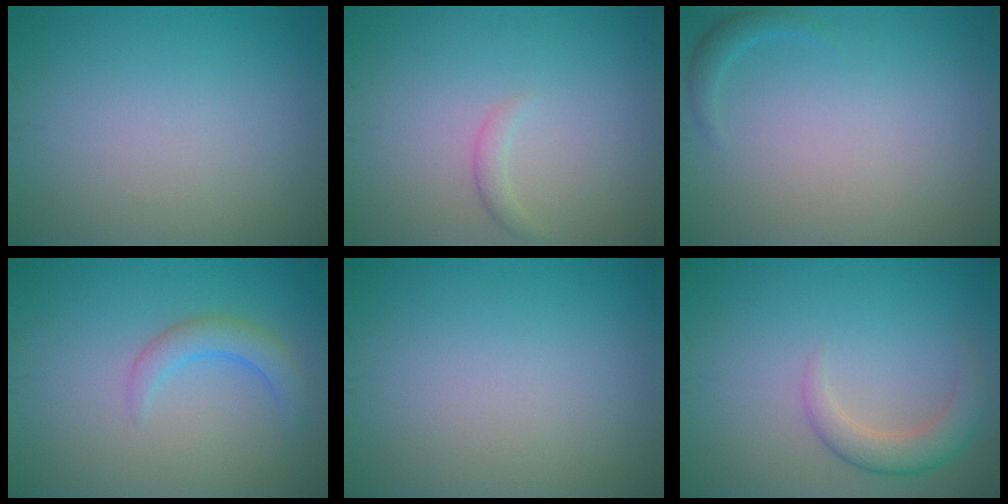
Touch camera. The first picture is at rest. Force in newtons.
{"total": 1.0, "press": 1.0, "slide": 0.1}
{"total": 1.0, "press": 1.0, "slide": 0.1}
{"total": 2.4, "press": 2.4, "slide": 0.3}
{"total": 0.0}
{"total": 3.1, "press": 3.1, "slide": 0.3}